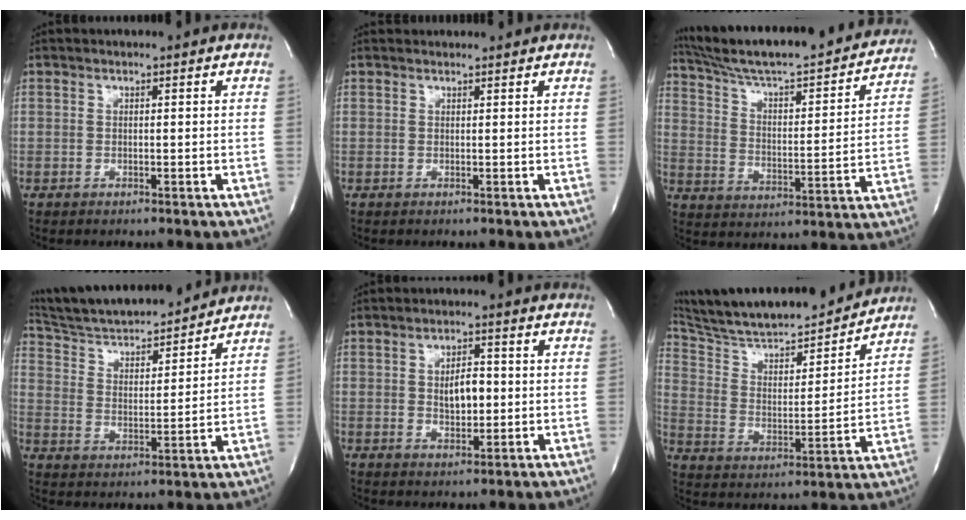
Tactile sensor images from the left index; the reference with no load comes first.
{"total": 2.8, "force": [2.8, 0.5, 0.1], "torque": [-0.007, 0.023, 0.035]}
{"total": 27.0, "force": [24.3, 3.2, 11.5], "torque": [-0.186, -0.027, 0.337]}
{"total": 17.6, "force": [16.4, 2.3, 6.1], "torque": [-0.108, 0.004, 0.265]}
{"total": 4.5, "force": [0.0, 2.2, 3.9], "torque": [-0.063, -0.001, 0.005]}
{"total": 22.3, "force": [19.9, 2.8, 9.6], "torque": [-0.170, 0.003, 0.314]}